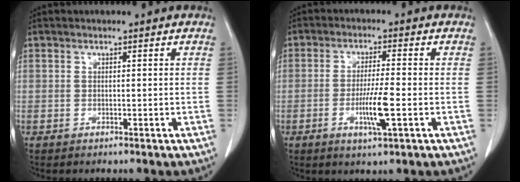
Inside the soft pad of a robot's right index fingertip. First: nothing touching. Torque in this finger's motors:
{"motor_torque": [1.42, 0.06, 0.76, 0.11]}